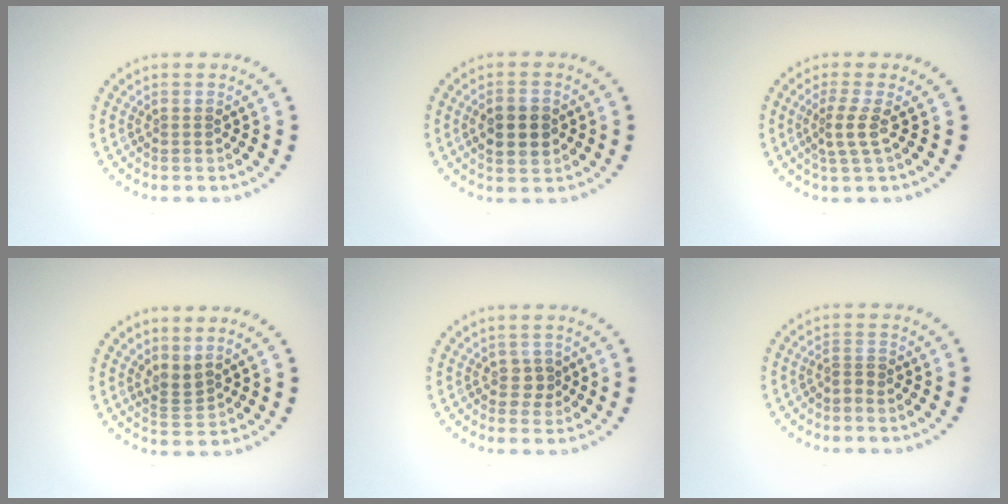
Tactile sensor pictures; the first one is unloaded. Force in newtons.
{"total": 3.3, "press": 3.3, "slide": 0.2}
{"total": 2.3, "press": 1.6, "slide": 1.6}
{"total": 1.9, "press": 1.3, "slide": 1.3}
{"total": 1.2, "press": 1.0, "slide": 0.7}
{"total": 1.1, "press": 0.6, "slide": 0.9}